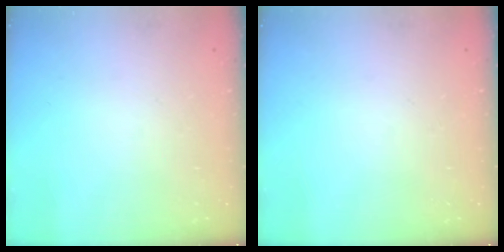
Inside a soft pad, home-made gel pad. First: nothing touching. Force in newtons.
{"total": 0.0}